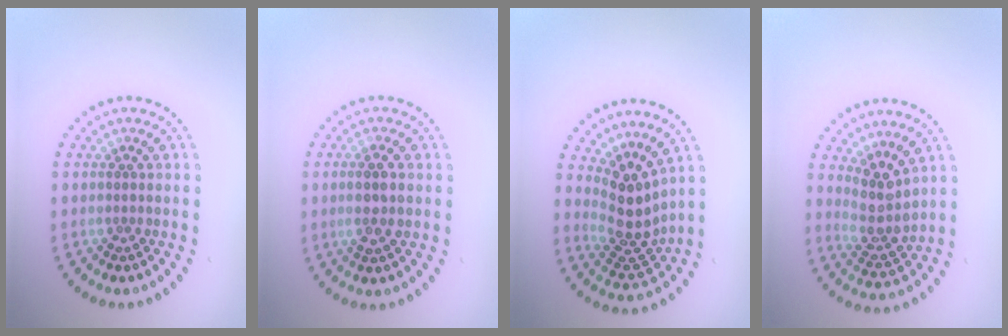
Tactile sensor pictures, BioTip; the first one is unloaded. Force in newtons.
{"total": 2.3, "press": 2.2, "slide": 0.8}
{"total": 4.1, "press": 3.0, "slide": 2.8}
{"total": 3.6, "press": 2.8, "slide": 2.2}